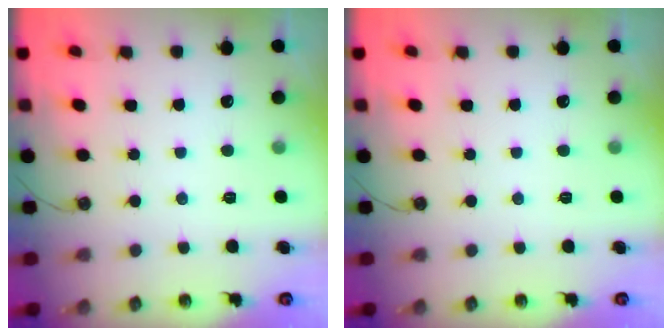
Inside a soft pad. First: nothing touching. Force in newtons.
{"total": 0.0}